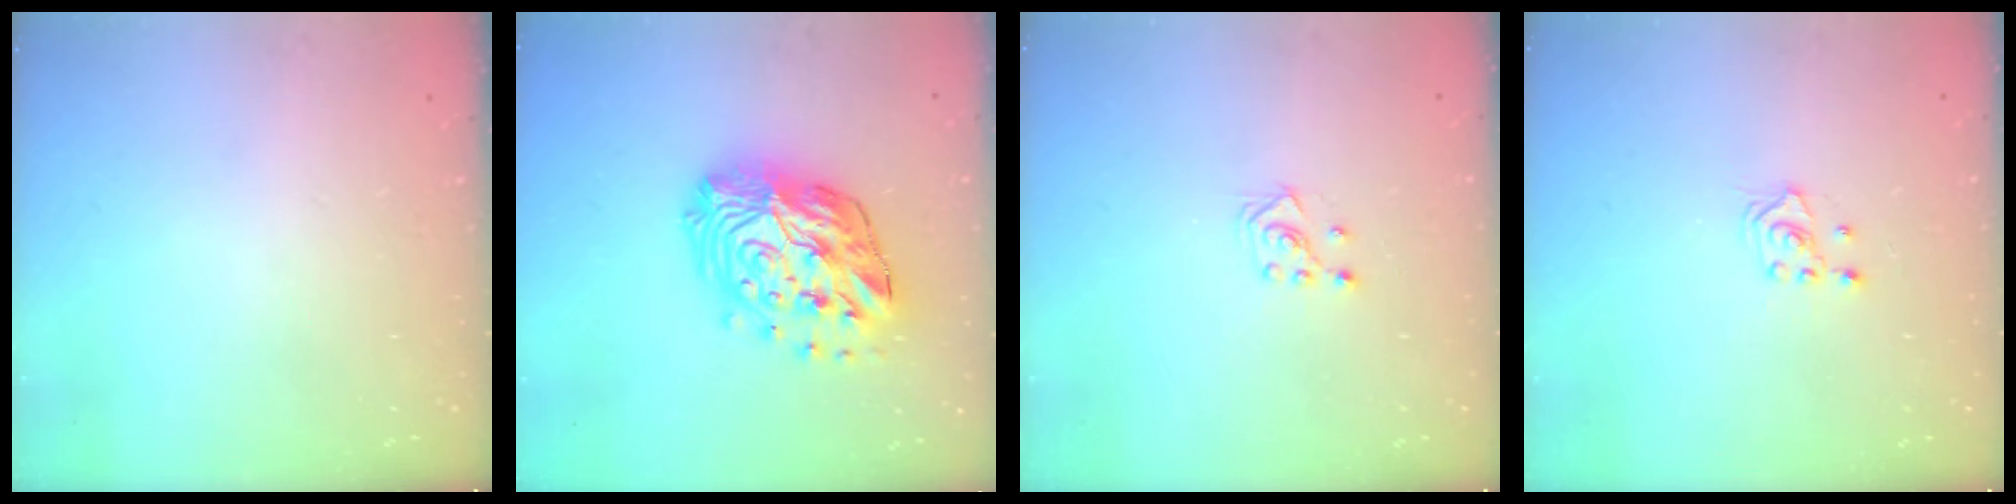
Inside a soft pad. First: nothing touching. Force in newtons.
{"total": 18.7, "press": 18.7, "slide": 1.4}
{"total": 3.1, "press": 3.0, "slide": 1.0}
{"total": 1.8, "press": 1.8, "slide": 0.2}